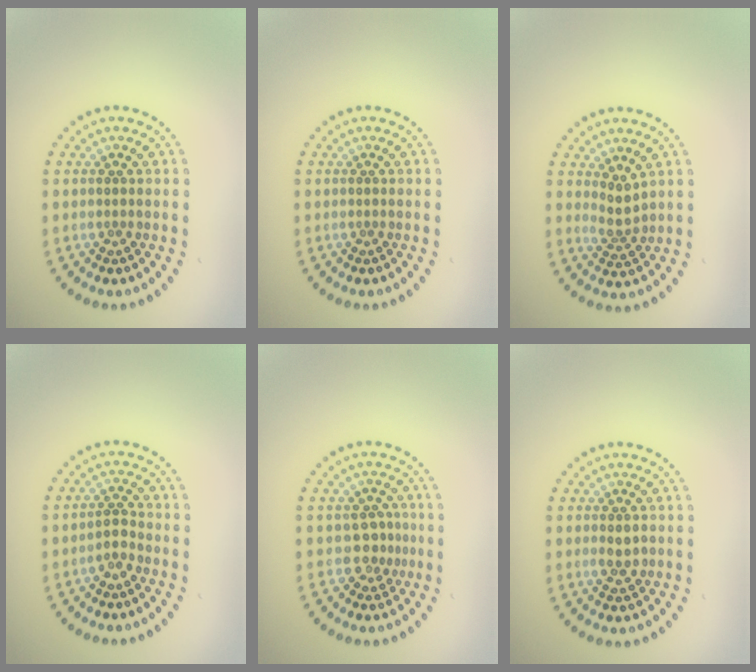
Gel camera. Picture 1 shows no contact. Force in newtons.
{"total": 0.0}
{"total": 1.9, "press": 1.4, "slide": 1.3}
{"total": 1.7, "press": 1.3, "slide": 1.0}
{"total": 2.0, "press": 1.4, "slide": 1.4}
{"total": 1.3, "press": 1.3, "slide": 0.1}